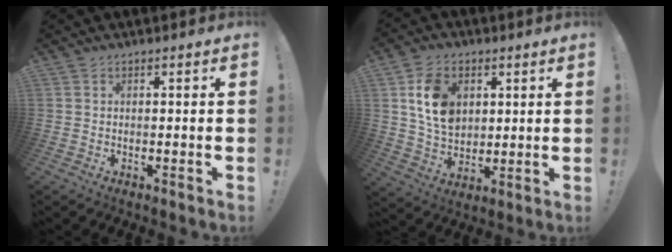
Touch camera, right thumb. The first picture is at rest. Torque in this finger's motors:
{"motor_torque": [2.52, 2.42, 0.86, -1.08, 0.07]}